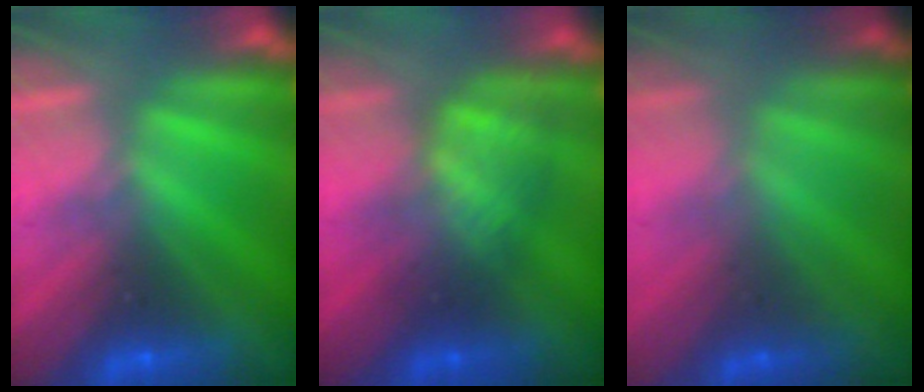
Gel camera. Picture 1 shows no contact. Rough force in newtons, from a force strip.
{"total": 3.9}
{"total": 1.7}